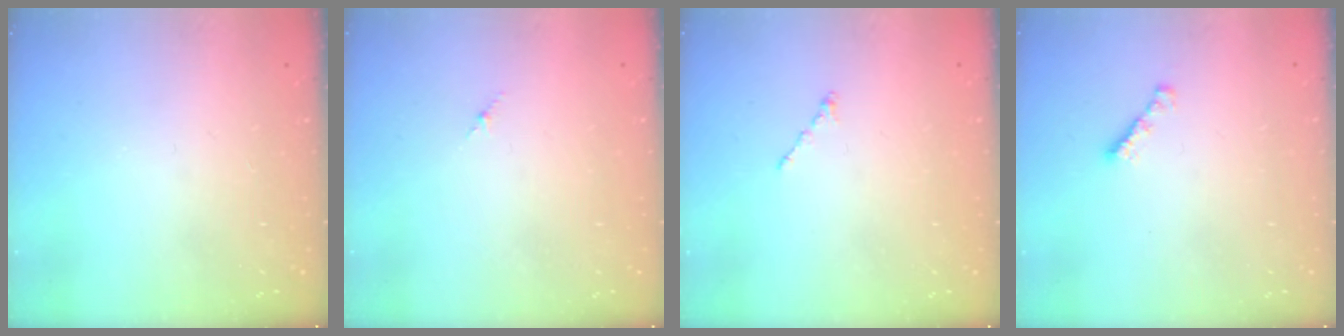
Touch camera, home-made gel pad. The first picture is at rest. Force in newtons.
{"total": 1.8, "press": 1.7, "slide": 0.6}
{"total": 0.0}
{"total": 1.9, "press": 1.9, "slide": 0.5}